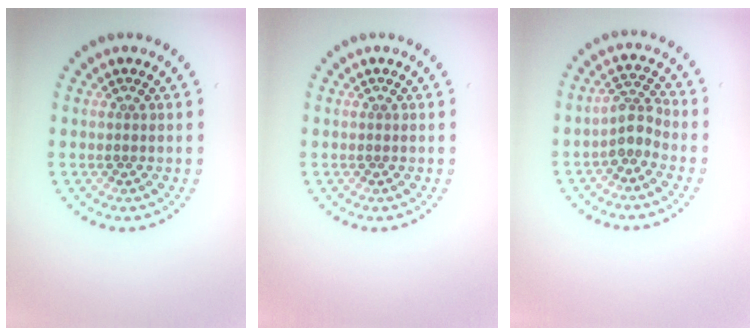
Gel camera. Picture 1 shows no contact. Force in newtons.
{"total": 0.0}
{"total": 2.4, "press": 1.8, "slide": 1.6}